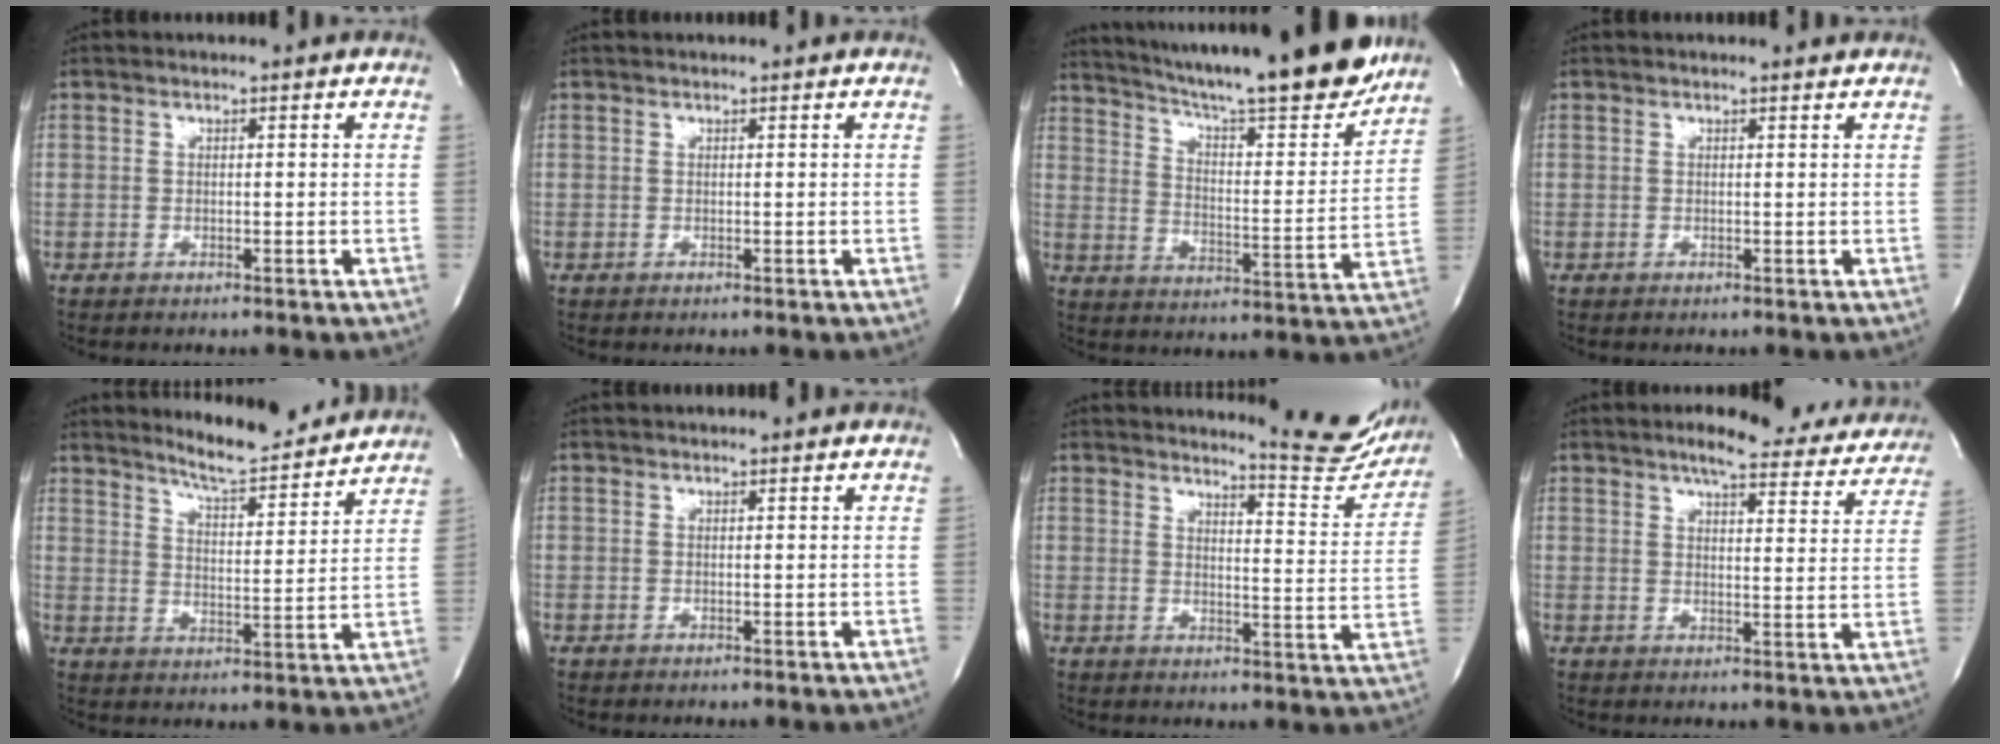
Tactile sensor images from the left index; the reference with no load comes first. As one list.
[{"total": 0.8, "force": [0.7, 0.0, 0.4], "torque": [-0.005, 0.014, 0.012]}, {"total": 22.4, "force": [19.7, 1.5, 10.7], "torque": [-0.176, -0.046, 0.276]}, {"total": 0.7, "force": [0.7, -0.1, 0.0], "torque": [-0.009, -0.006, 0.004]}, {"total": 11.2, "force": [10.7, 0.6, 3.3], "torque": [-0.054, -0.016, 0.153]}, {"total": 1.2, "force": [1.0, 0.0, 0.6], "torque": [-0.006, 0.017, 0.017]}, {"total": 12.3, "force": [12.0, 0.6, 2.2], "torque": [-0.021, -0.081, 0.130]}, {"total": 15.3, "force": [13.6, 3.3, 6.2], "torque": [-0.062, -0.012, 0.151]}]